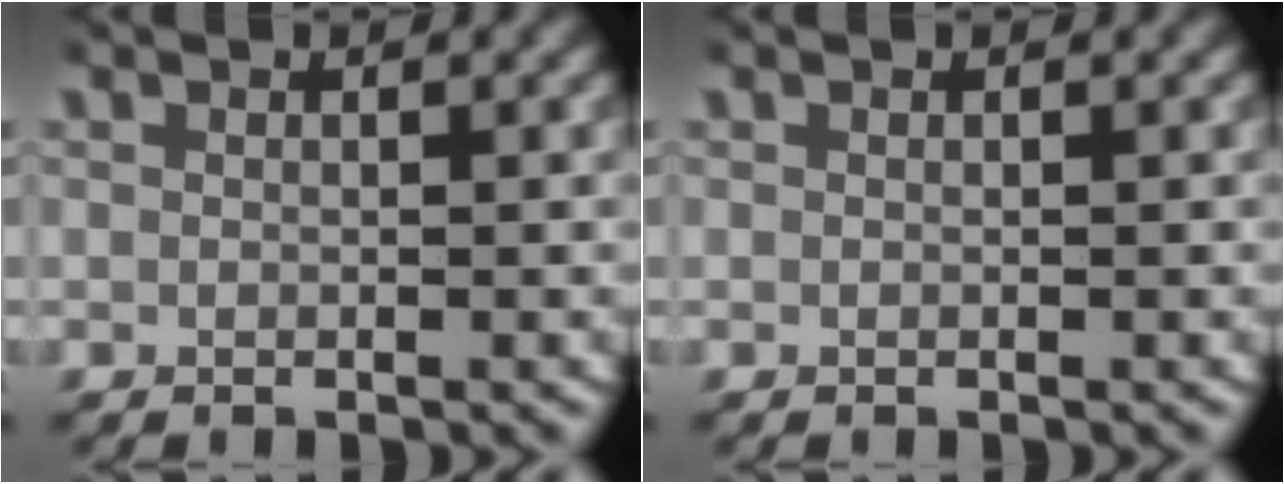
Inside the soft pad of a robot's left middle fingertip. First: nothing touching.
{"total": 0.0}